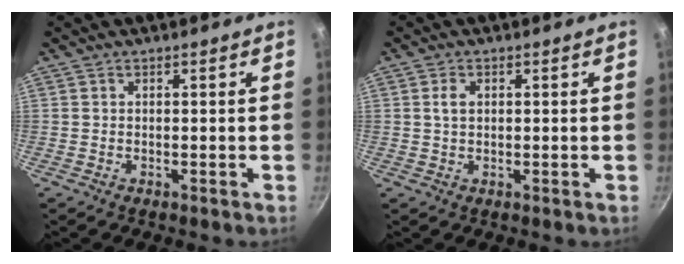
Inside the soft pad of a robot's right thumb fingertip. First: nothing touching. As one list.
[{"total": 2.2, "force": [0.5, 1.5, 1.5], "torque": [-0.025, 0.003, 0.010]}]